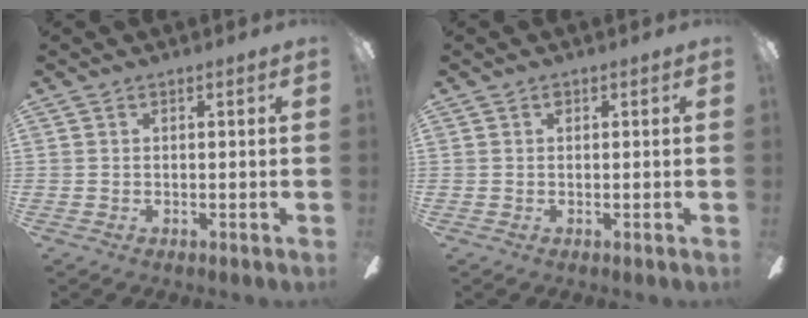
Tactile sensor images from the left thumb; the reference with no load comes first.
{"total": 0.5, "force": [0.3, 0.4, 0.3], "torque": [-0.006, 0.004, 0.004]}